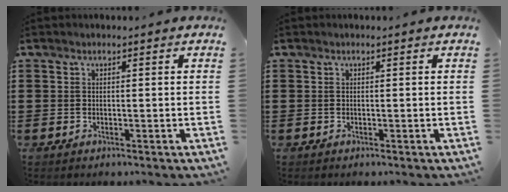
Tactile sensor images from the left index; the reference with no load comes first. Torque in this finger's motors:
{"motor_torque": [0.00, 0.00, 0.00, 0.00]}